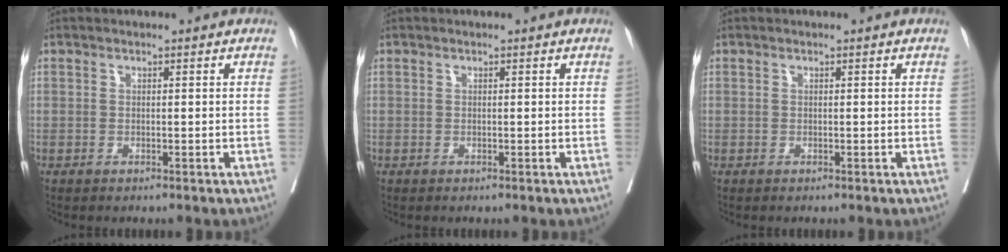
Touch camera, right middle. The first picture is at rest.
{"total": 0.0}
{"total": 0.0}